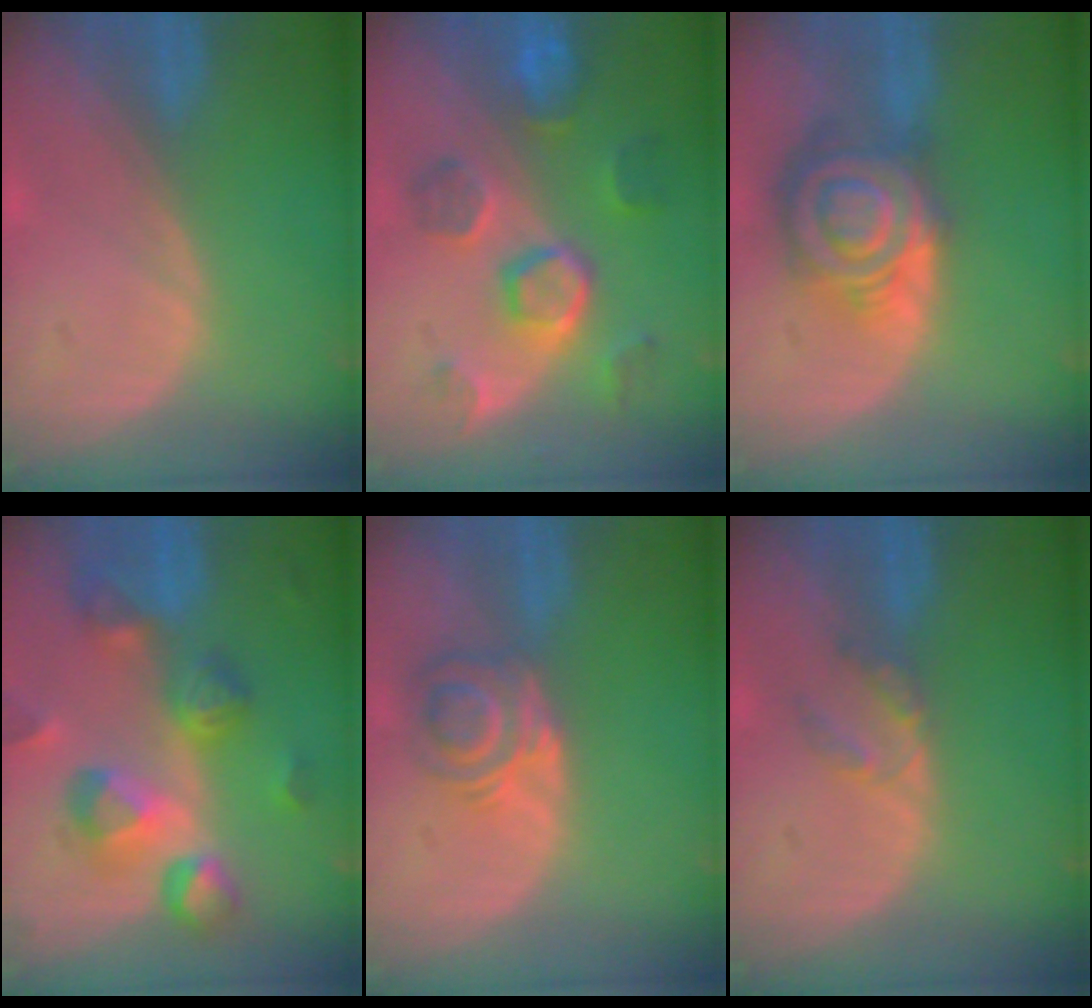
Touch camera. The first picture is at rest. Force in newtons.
{"total": 8.3, "press": 8.2, "slide": 1.2}
{"total": 9.1, "press": 9.1, "slide": 0.5}
{"total": 10.6, "press": 9.5, "slide": 4.7}
{"total": 5.8, "press": 4.9, "slide": 3.0}
{"total": 2.5, "press": 2.5, "slide": 0.3}